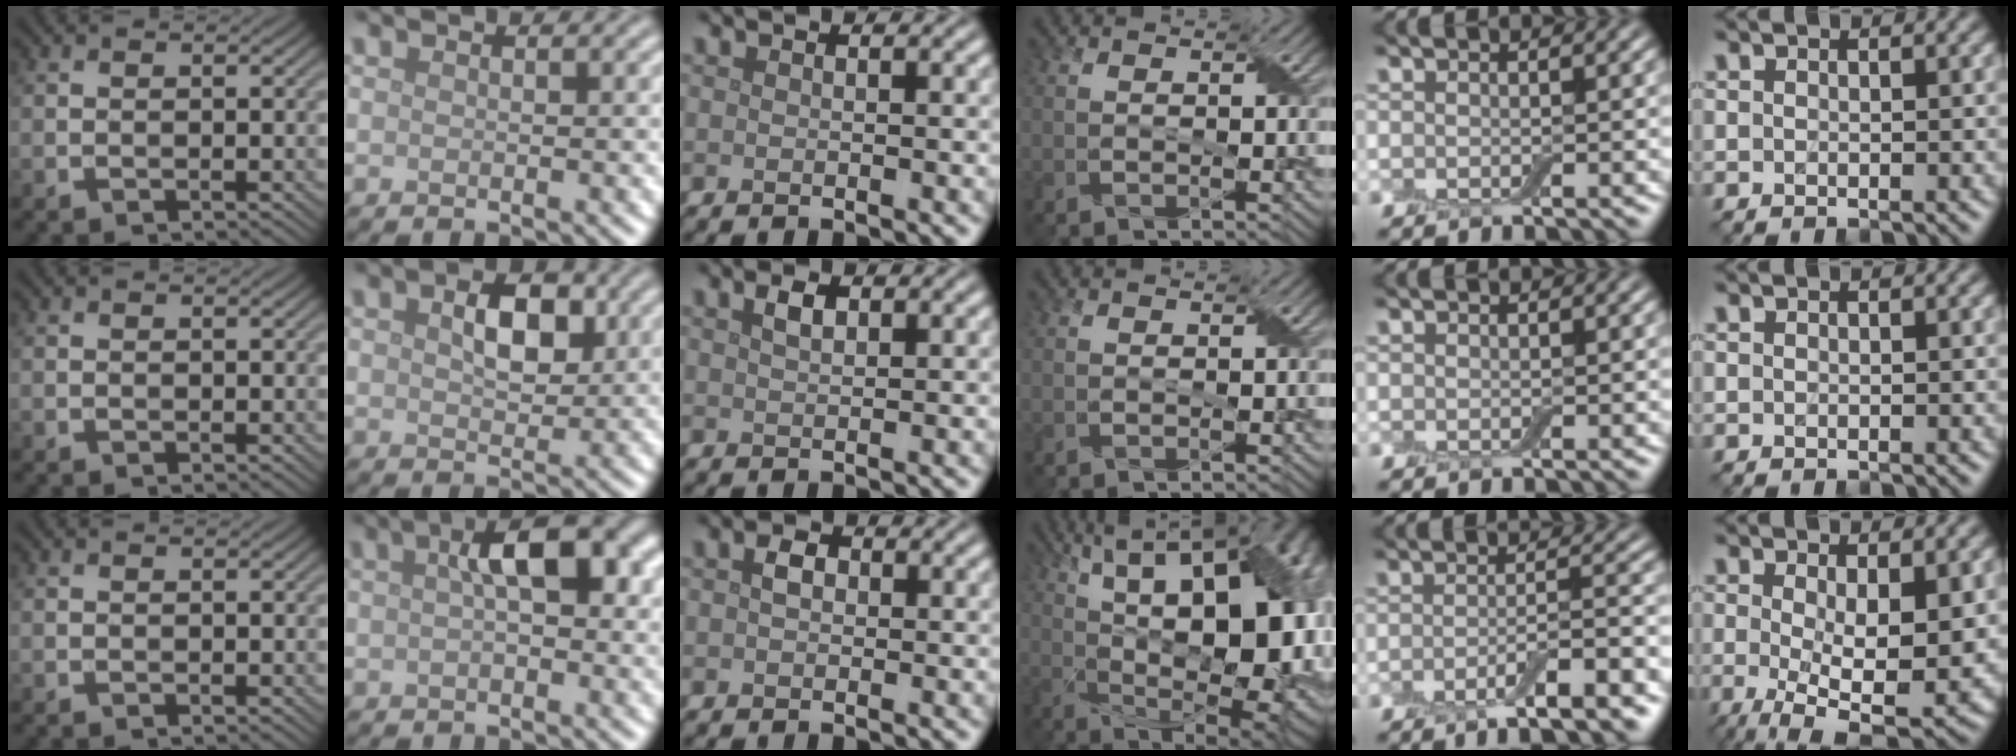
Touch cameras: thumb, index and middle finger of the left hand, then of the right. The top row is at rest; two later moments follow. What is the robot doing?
{"motion": "wrap", "object": "adhesive wrap"}